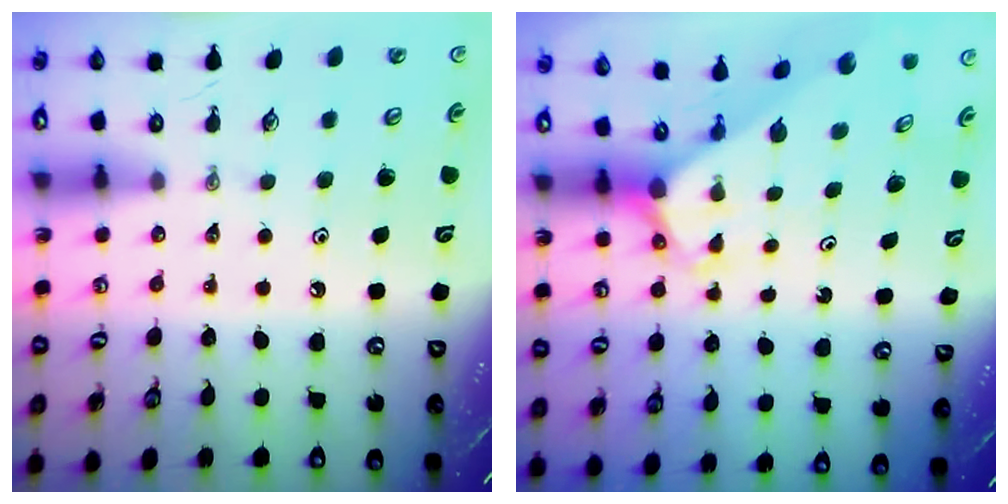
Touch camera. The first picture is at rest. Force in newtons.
{"total": 3.2, "press": 3.2, "slide": 0.2}